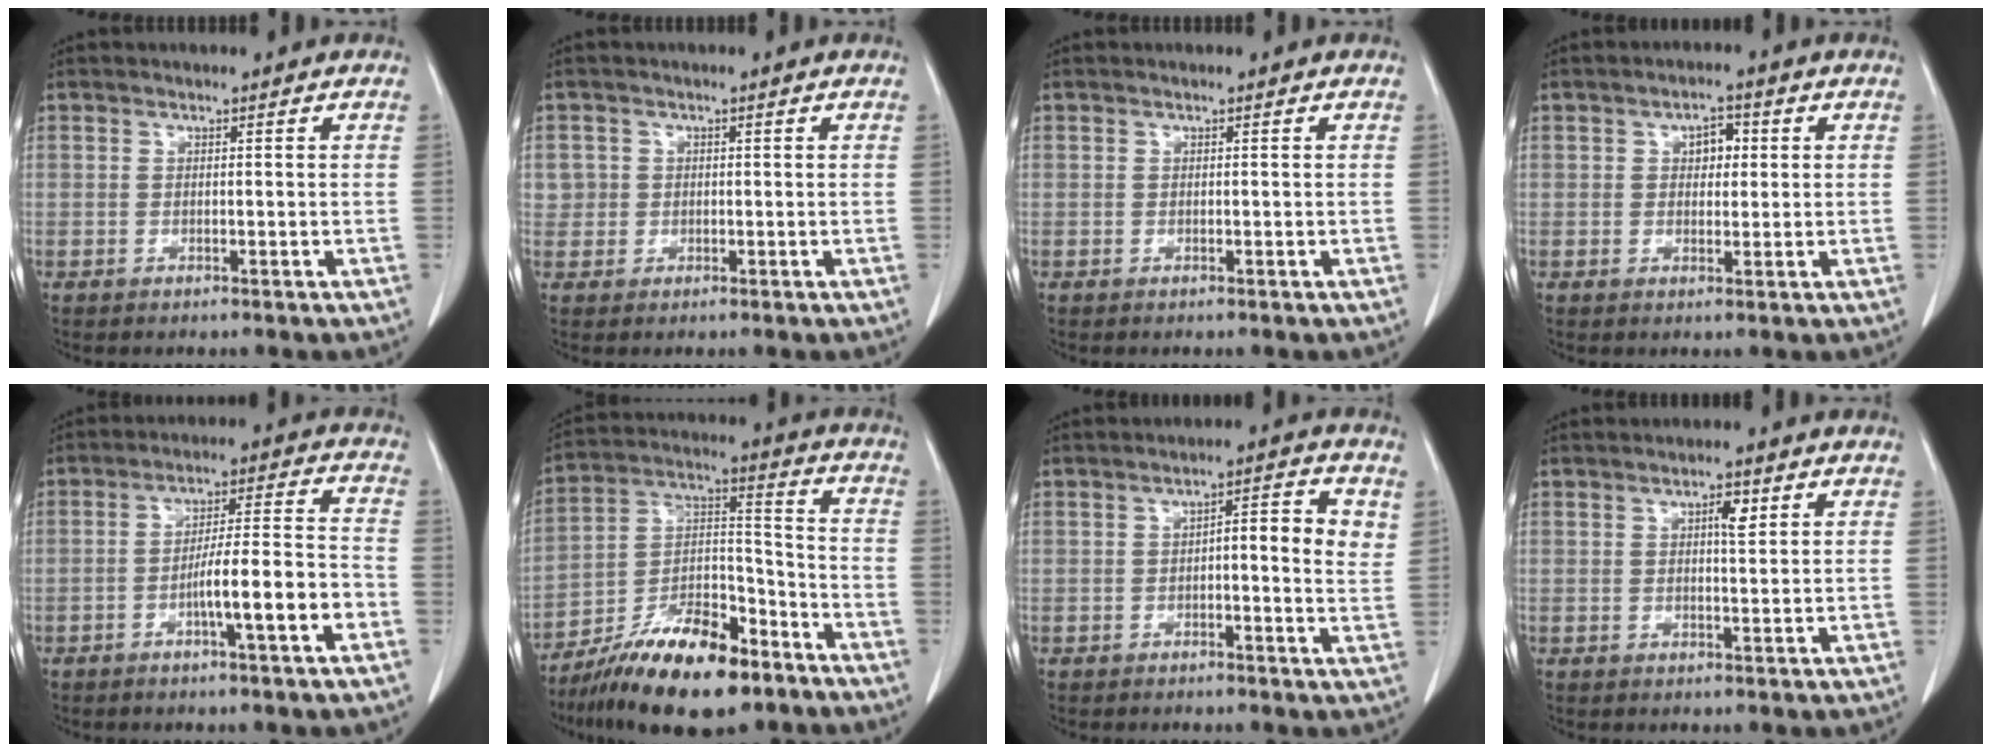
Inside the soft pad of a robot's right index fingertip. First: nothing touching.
{"total": 2.1, "force": [0.4, 2.1, -0.1], "torque": [0.021, 0.007, 0.005]}
{"total": 0.0}
{"total": 3.2, "force": [0.8, 2.0, 2.4], "torque": [-0.033, 0.008, 0.012]}
{"total": 9.7, "force": [-3.7, 0.4, 8.9], "torque": [-0.144, 0.013, -0.057]}
{"total": 18.2, "force": [-12.8, 5.6, 11.6], "torque": [-0.209, 0.015, -0.219]}
{"total": 6.6, "force": [1.2, 1.6, 6.3], "torque": [-0.083, 0.013, 0.011]}
{"total": 2.6, "force": [1.0, 0.7, 2.3], "torque": [-0.040, -0.001, 0.016]}